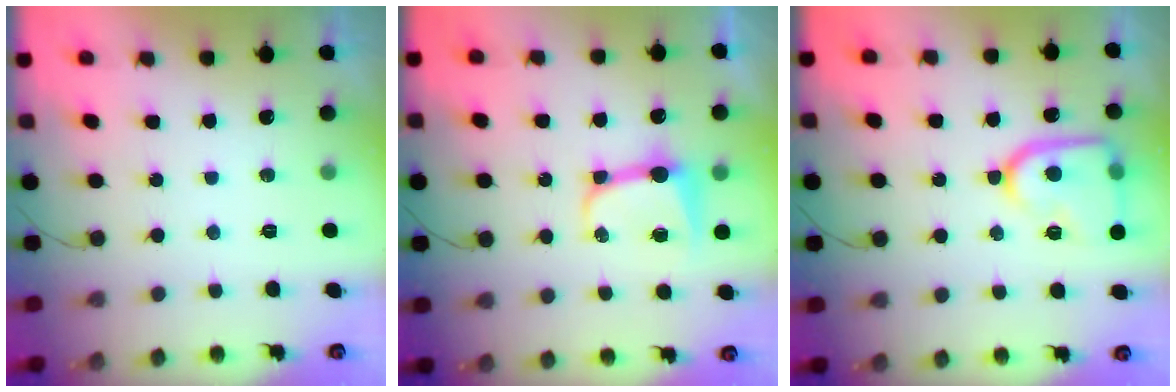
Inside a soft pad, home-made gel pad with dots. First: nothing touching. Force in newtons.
{"total": 8.3, "press": 8.3, "slide": 0.1}
{"total": 16.8, "press": 16.7, "slide": 1.6}